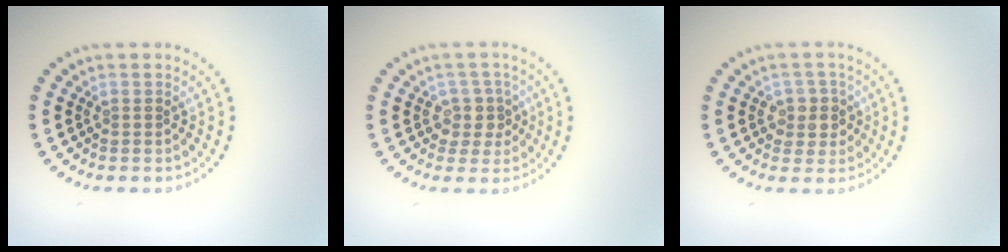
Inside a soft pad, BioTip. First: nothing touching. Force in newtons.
{"total": 2.3, "press": 2.0, "slide": 1.2}
{"total": 2.2, "press": 2.1, "slide": 0.8}